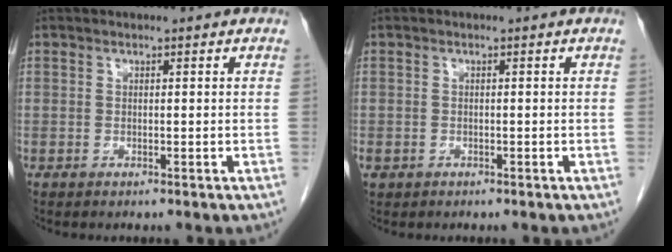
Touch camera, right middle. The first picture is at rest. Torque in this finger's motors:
{"motor_torque": [0.99, -1.14, 0.57, 0.11]}